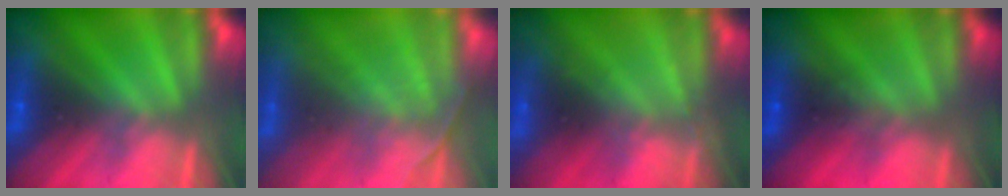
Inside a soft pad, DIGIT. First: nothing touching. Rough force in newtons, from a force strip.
{"total": 1.8}
{"total": 2.1}
{"total": 1.3}